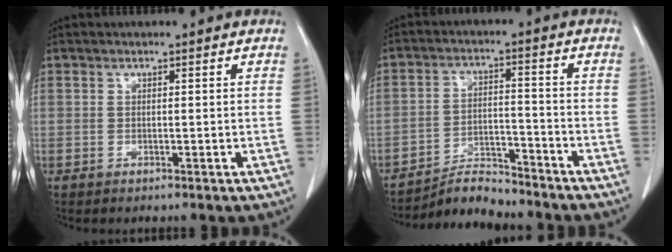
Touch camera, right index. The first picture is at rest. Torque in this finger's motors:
{"motor_torque": [-0.25, -0.48, -0.04, -0.03]}